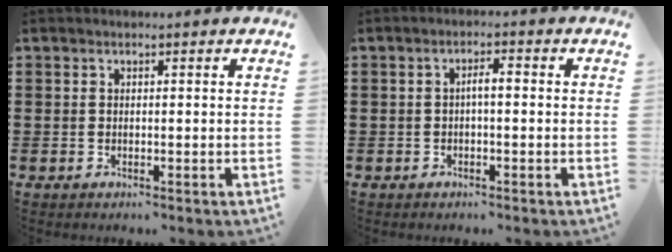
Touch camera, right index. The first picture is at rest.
{"total": 1.9, "force": [-0.3, 0.4, 1.8], "torque": [-0.034, 0.003, -0.007]}